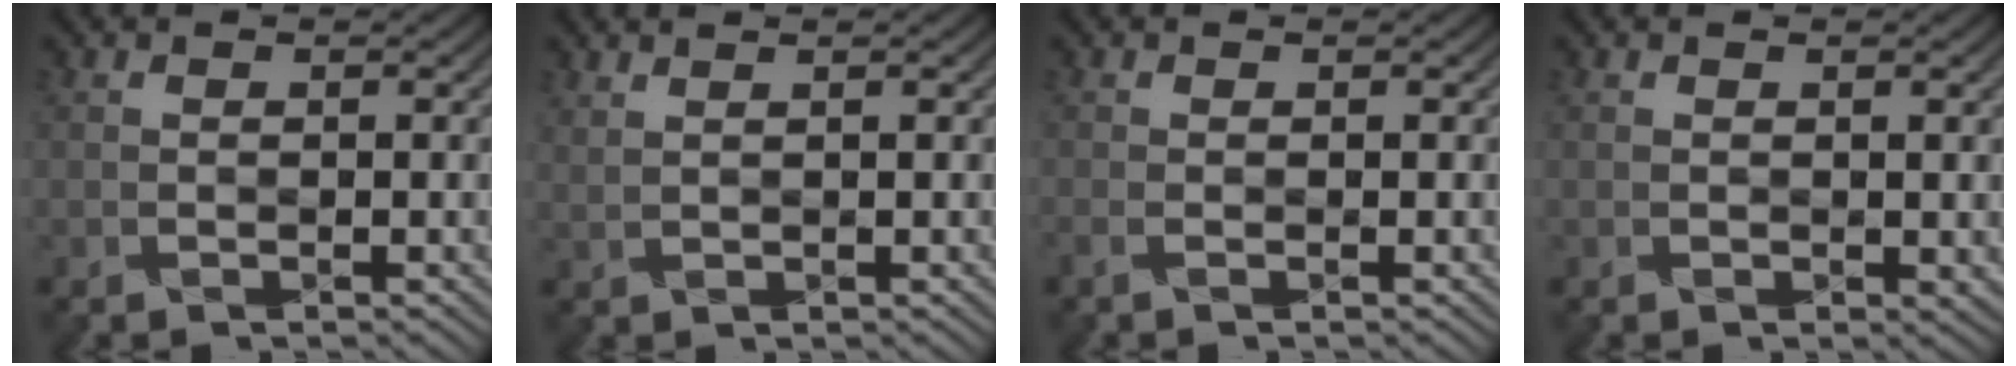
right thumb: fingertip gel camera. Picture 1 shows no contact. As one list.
[{"total": 1.7, "force": [1.4, 0.3, 0.8], "torque": [-0.010, -0.006, 0.020]}, {"total": 1.0, "force": [-0.4, 0.2, 0.9], "torque": [-0.023, -0.001, -0.010]}, {"total": 1.0, "force": [0.5, 0.3, 0.7], "torque": [-0.011, -0.002, 0.012]}]